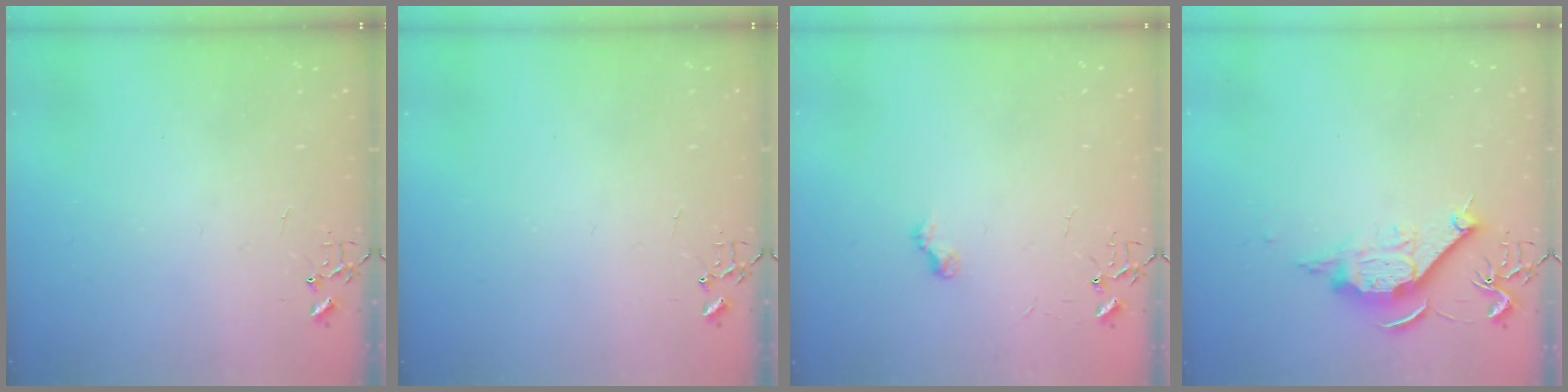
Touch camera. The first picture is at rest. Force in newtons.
{"total": 0.0}
{"total": 5.4, "press": 5.4, "slide": 0.6}
{"total": 11.6, "press": 11.6, "slide": 1.2}